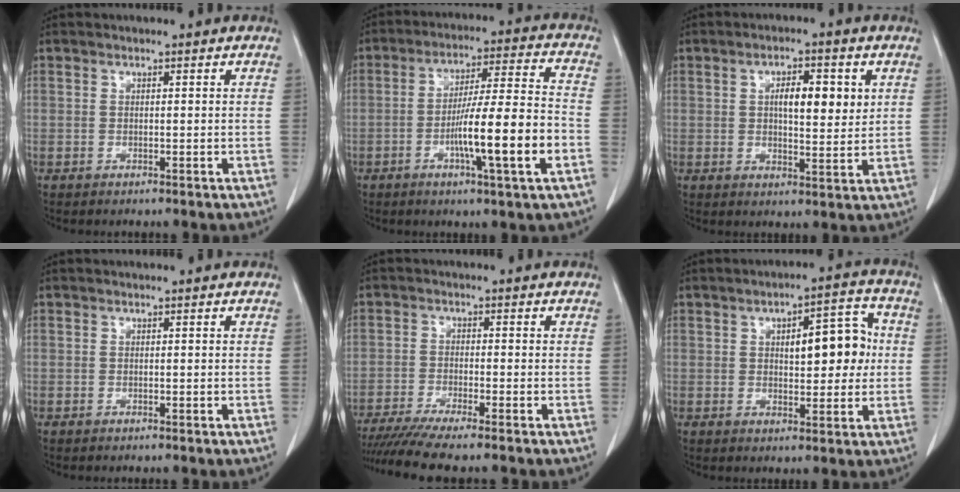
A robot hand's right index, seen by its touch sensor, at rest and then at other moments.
{"total": 14.1, "force": [-4.3, 0.0, 13.4], "torque": [-0.225, 0.000, -0.073]}
{"total": 7.0, "force": [1.9, 2.2, 6.3], "torque": [-0.099, 0.002, 0.030]}
{"total": 0.0}
{"total": 8.4, "force": [-7.2, -0.8, 4.2], "torque": [-0.060, -0.020, -0.117]}
{"total": 9.1, "force": [1.3, 3.5, 8.3], "torque": [-0.110, 0.024, 0.022]}